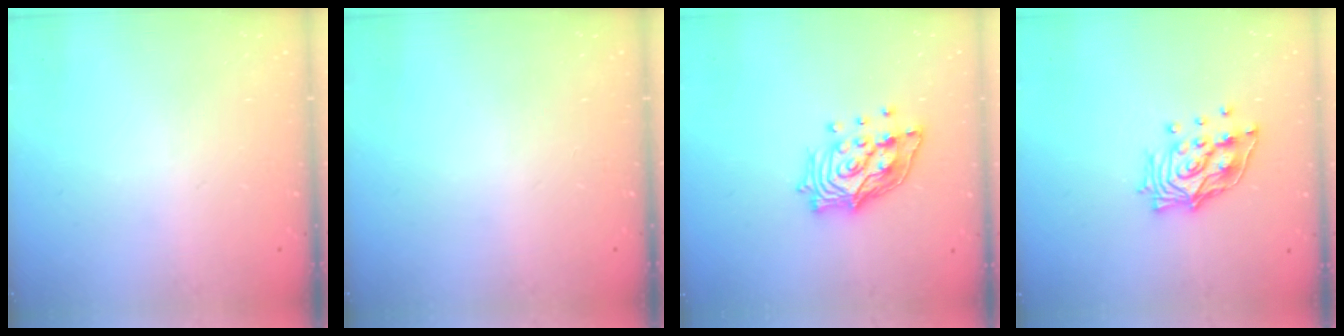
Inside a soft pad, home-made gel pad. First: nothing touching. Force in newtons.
{"total": 0.0}
{"total": 13.9, "press": 13.7, "slide": 2.2}
{"total": 14.2, "press": 14.1, "slide": 2.0}